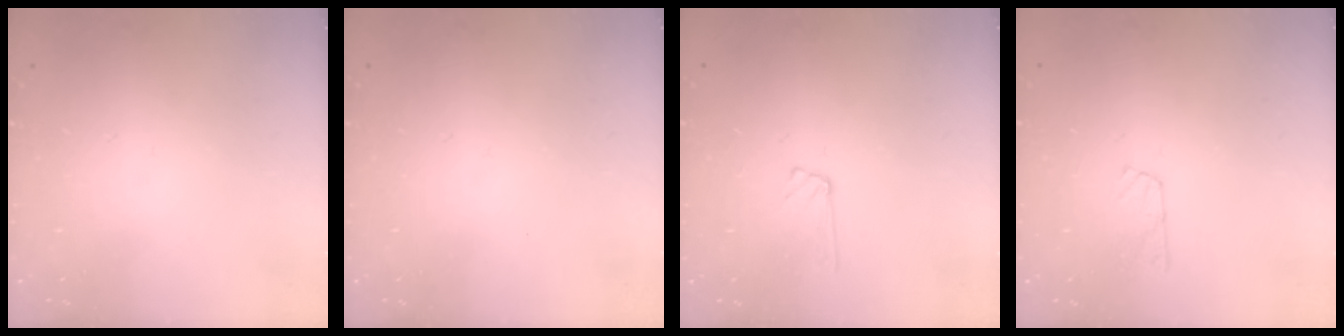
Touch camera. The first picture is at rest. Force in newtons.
{"total": 0.0}
{"total": 5.1, "press": 5.0, "slide": 0.5}
{"total": 3.6, "press": 3.6, "slide": 0.3}